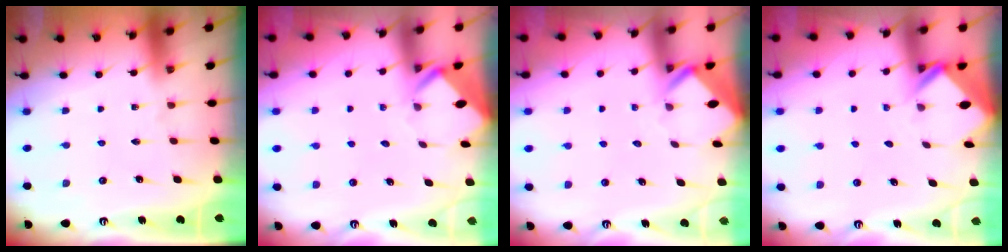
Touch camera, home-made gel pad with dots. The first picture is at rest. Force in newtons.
{"total": 3.1, "press": 3.1, "slide": 0.1}
{"total": 2.8, "press": 2.8, "slide": 0.3}
{"total": 2.6, "press": 2.6, "slide": 0.2}